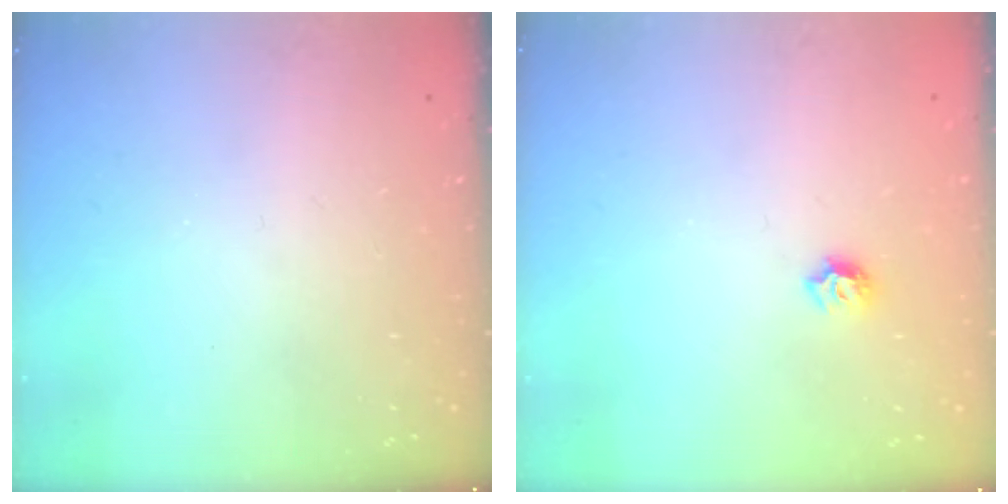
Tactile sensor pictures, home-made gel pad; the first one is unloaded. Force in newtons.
{"total": 5.5, "press": 5.4, "slide": 0.7}